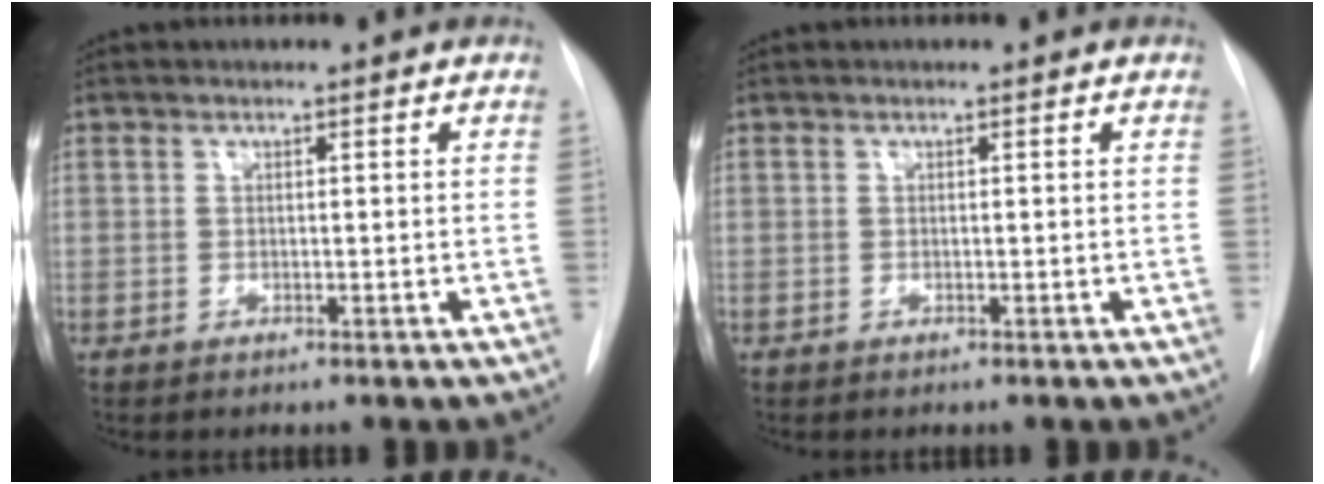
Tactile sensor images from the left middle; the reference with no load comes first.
{"total": 0.0}